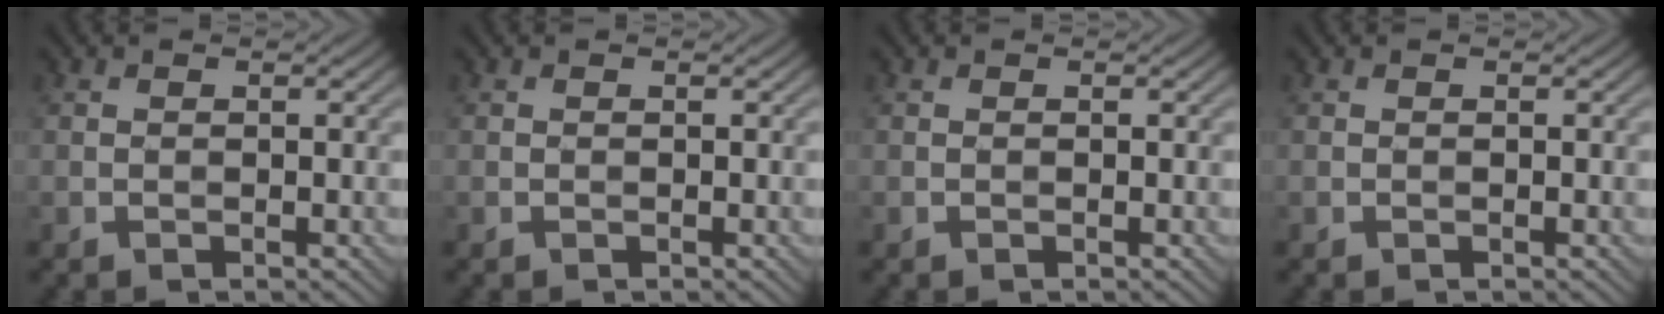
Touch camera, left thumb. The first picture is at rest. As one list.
[{"total": 0.0}, {"total": 0.0}, {"total": 0.0}]